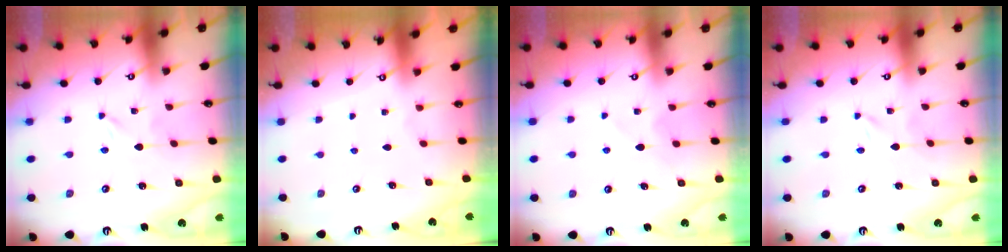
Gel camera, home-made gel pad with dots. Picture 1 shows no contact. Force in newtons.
{"total": 0.0}
{"total": 5.6, "press": 5.5, "slide": 0.7}
{"total": 0.0}